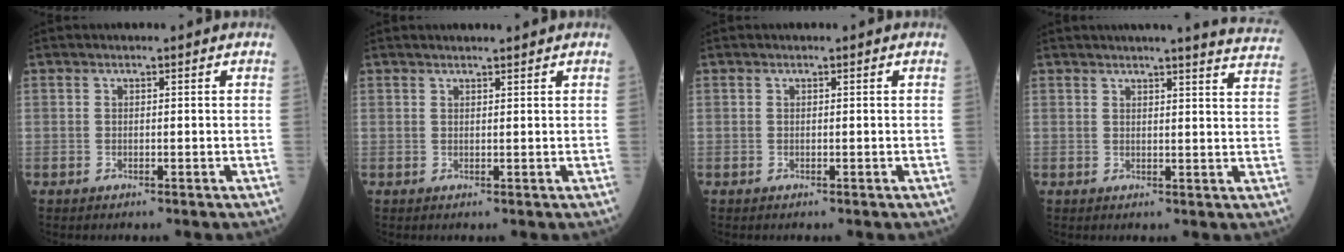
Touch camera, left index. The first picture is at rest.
{"total": 3.1, "force": [2.9, 0.1, 1.0], "torque": [-0.013, 0.014, 0.039]}
{"total": 0.0}
{"total": 10.7, "force": [10.2, -0.3, 3.3], "torque": [-0.033, -0.041, 0.092]}